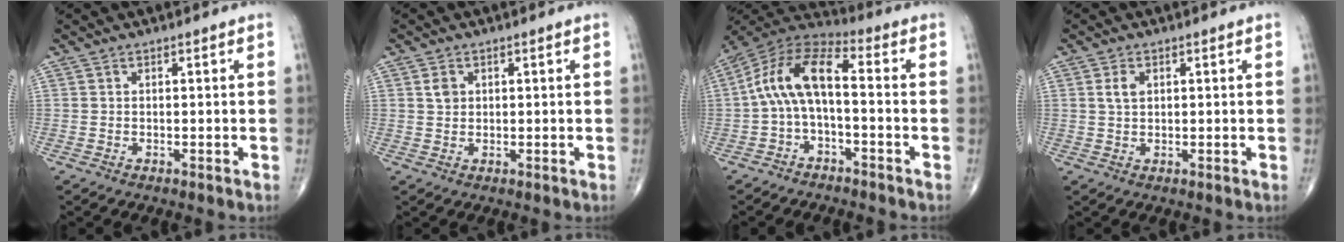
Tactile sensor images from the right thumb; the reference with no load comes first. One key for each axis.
{"total": 2.0, "fx": 0.7, "fy": 1.6, "fz": 1.1, "tx": -0.013, "ty": -0.003, "tz": 0.012}
{"total": 11.6, "fx": -1.3, "fy": 5.3, "fz": 10.3, "tx": -0.196, "ty": 0.056, "tz": -0.037}
{"total": 2.5, "fx": 0.8, "fy": 1.6, "fz": 1.8, "tx": -0.031, "ty": 0.001, "tz": 0.015}